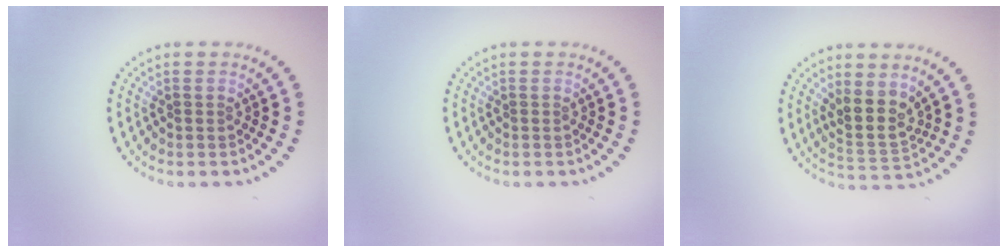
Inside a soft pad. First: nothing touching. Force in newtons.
{"total": 0.0}
{"total": 3.5, "press": 2.9, "slide": 2.0}